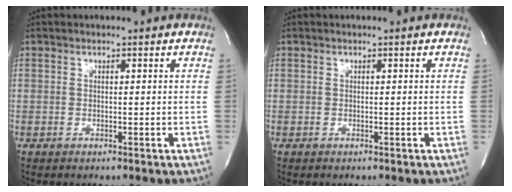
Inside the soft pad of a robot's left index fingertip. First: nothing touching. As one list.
[{"total": 0.0}]